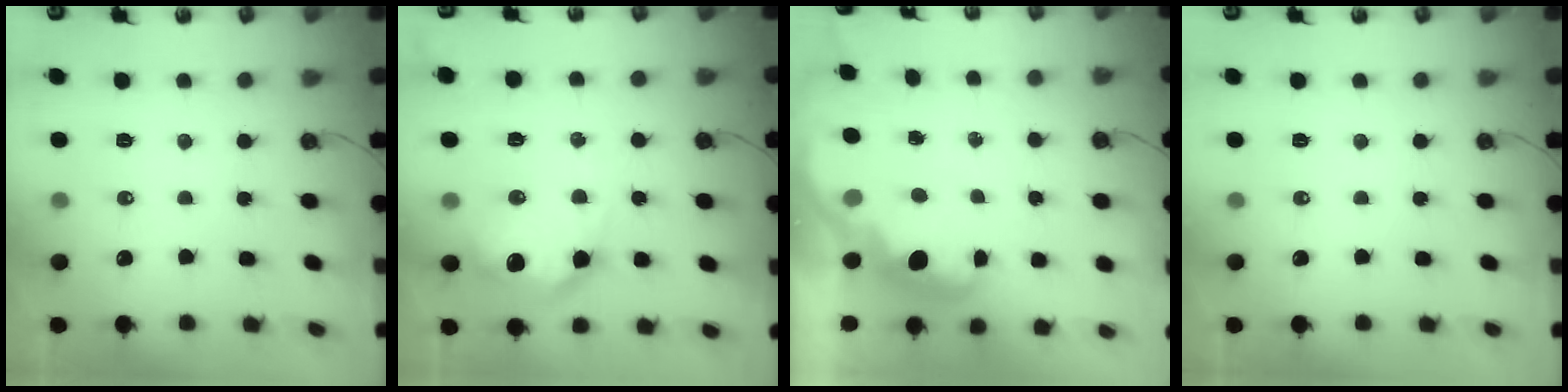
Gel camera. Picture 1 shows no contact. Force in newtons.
{"total": 18.2, "press": 18.1, "slide": 1.6}
{"total": 3.0, "press": 3.0, "slide": 0.6}
{"total": 0.0}